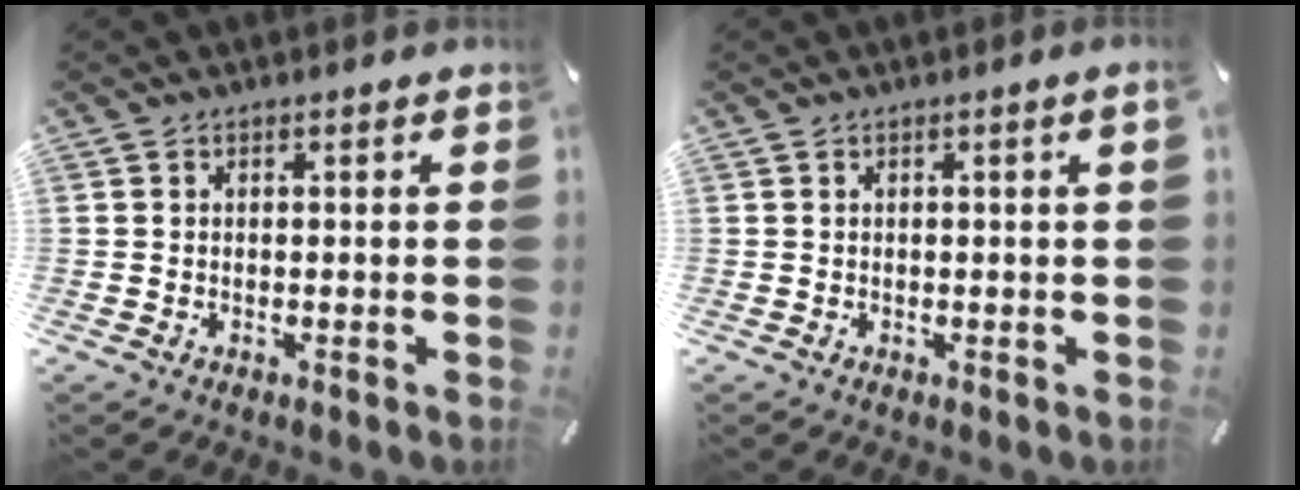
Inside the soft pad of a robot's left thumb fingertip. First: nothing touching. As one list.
[{"total": 1.2, "force": [0.3, -0.1, 1.2], "torque": [-0.020, -0.001, 0.005]}]